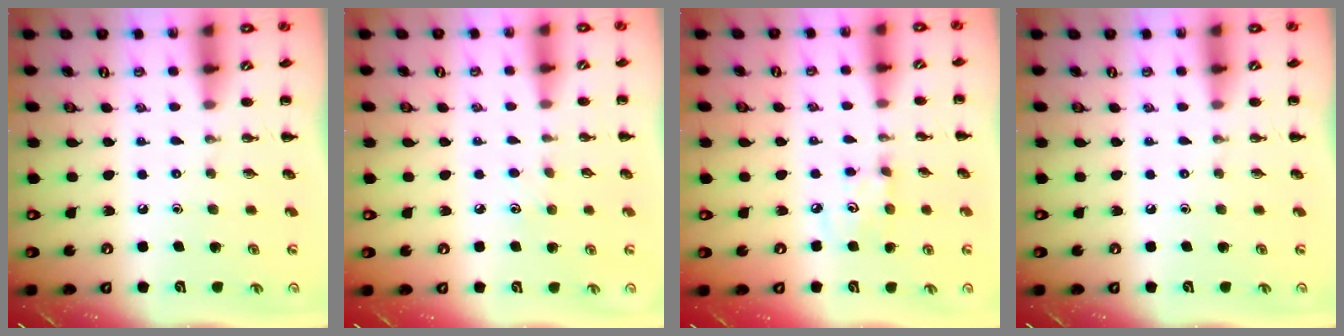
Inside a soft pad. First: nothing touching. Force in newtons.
{"total": 4.4, "press": 4.3, "slide": 1.1}
{"total": 3.4, "press": 3.3, "slide": 1.0}
{"total": 0.0}